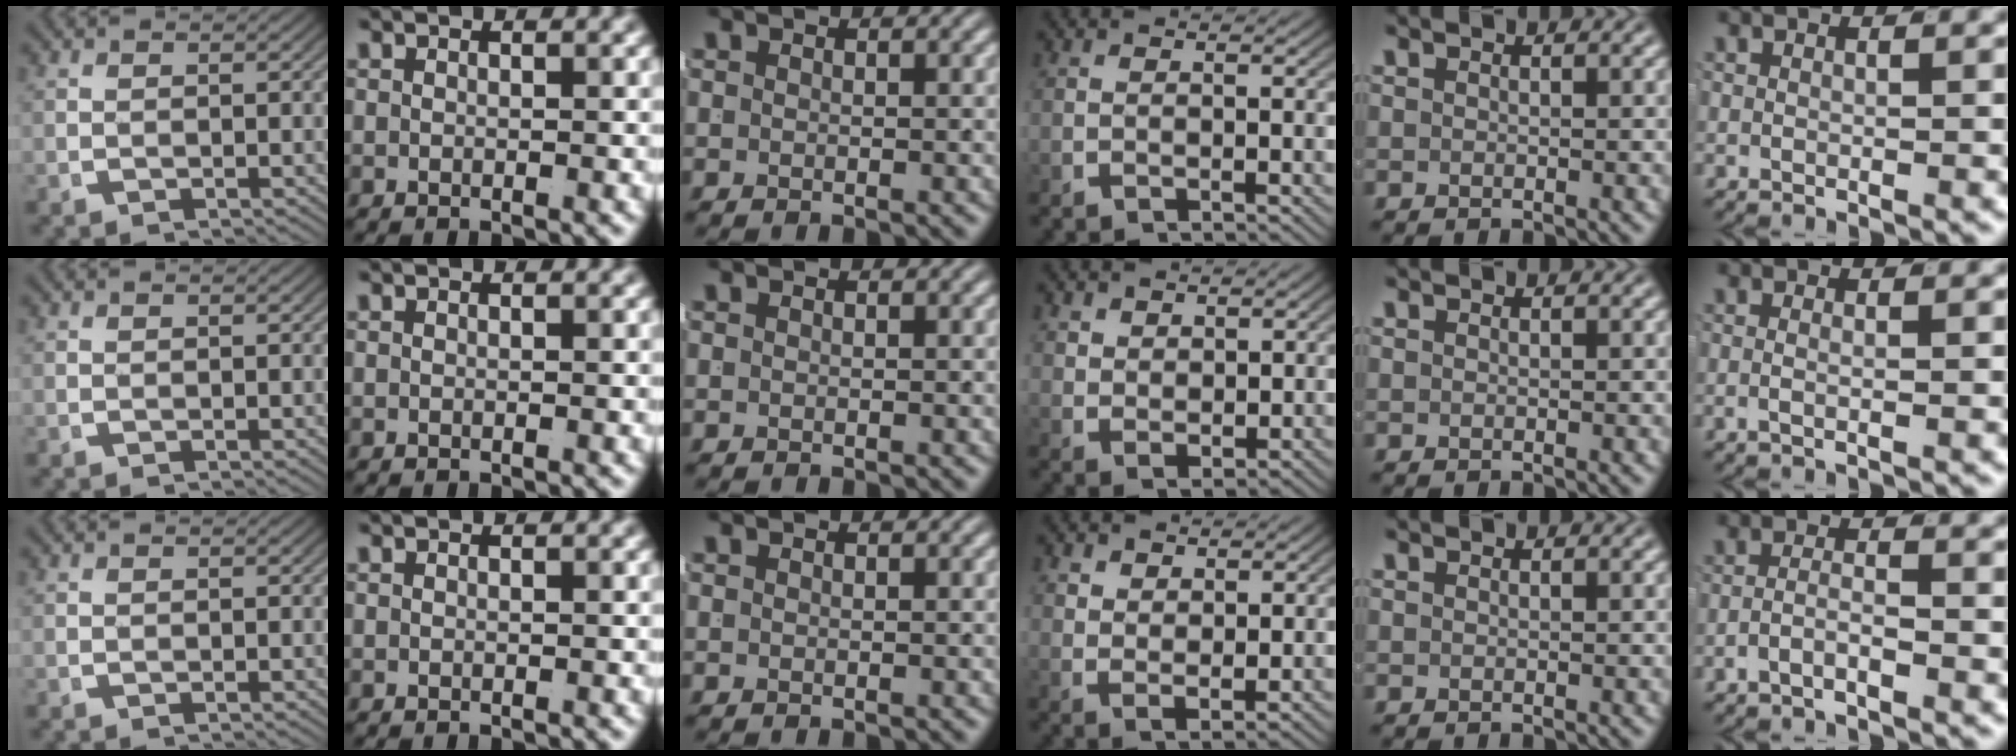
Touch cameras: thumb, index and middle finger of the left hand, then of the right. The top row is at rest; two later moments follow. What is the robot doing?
{"motion": "lift_and_place", "object": "shirt"}